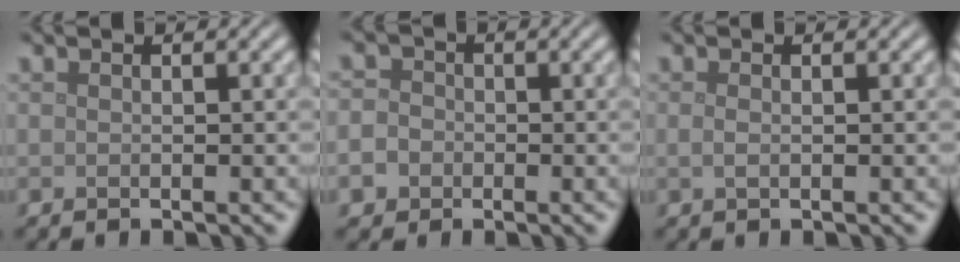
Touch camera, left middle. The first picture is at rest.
{"total": 4.0, "force": [-1.4, 3.5, 1.2], "torque": [-0.006, 0.005, -0.046]}
{"total": 0.7, "force": [-0.1, 0.3, 0.6], "torque": [-0.018, -0.001, -0.003]}